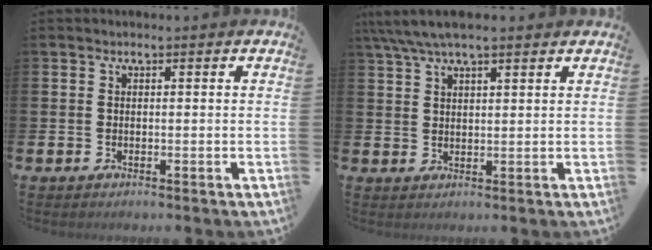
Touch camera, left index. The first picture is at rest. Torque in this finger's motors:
{"motor_torque": [0.96, -1.18, 1.05, 0.21]}